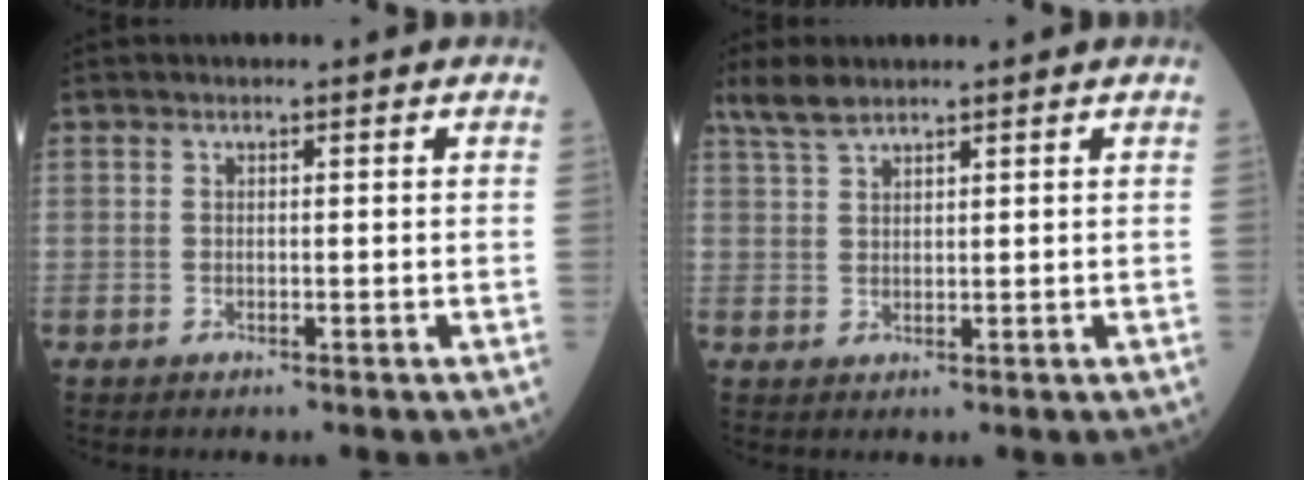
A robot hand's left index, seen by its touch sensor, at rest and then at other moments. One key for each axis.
{"total": 4.2, "fx": 3.5, "fy": 1.1, "fz": 2.0, "tx": -0.051, "ty": 0.015, "tz": 0.073}